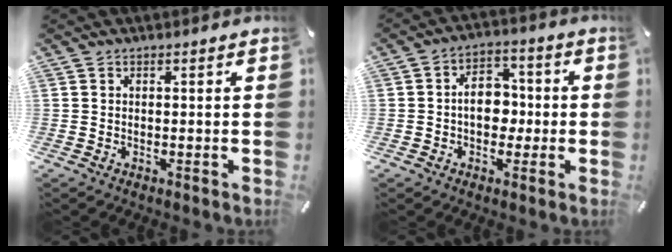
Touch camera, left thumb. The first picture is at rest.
{"total": 8.5, "force": [-0.9, 6.2, 5.7], "torque": [-0.088, 0.011, -0.020]}